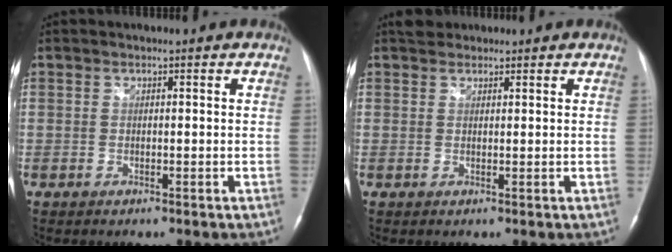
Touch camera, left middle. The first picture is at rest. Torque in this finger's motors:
{"motor_torque": [0.02, 0.00, -0.16, 0.00]}